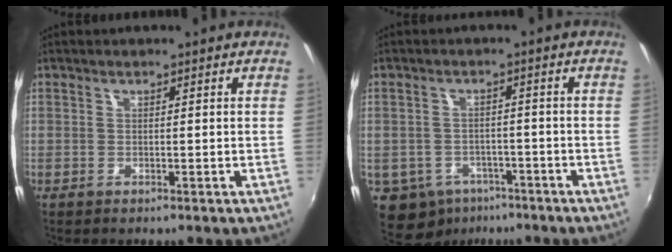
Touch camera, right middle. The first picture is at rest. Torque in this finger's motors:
{"motor_torque": [0.41, -0.40, -0.01, 0.01]}